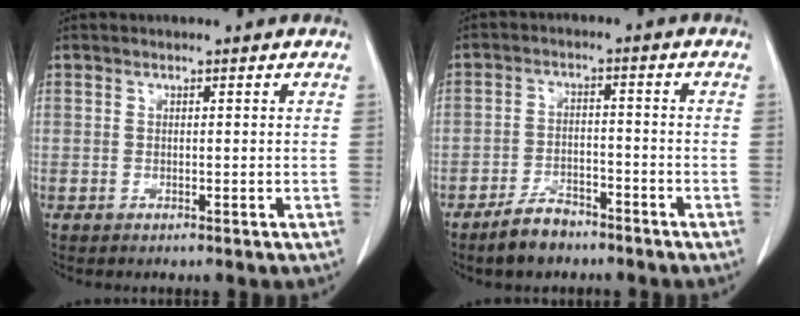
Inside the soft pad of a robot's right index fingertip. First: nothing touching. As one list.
[{"total": 5.4, "force": [-4.4, 2.3, 2.1], "torque": [-0.043, 0.001, -0.073]}]